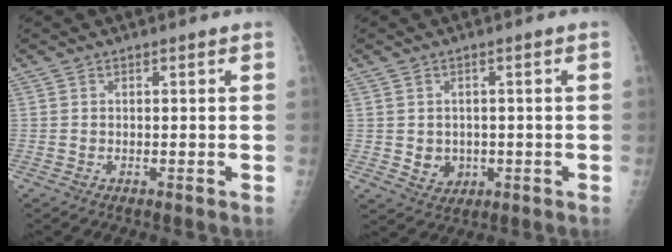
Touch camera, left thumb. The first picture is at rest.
{"total": 3.8, "force": [-0.3, 3.4, 1.8], "torque": [-0.013, -0.001, 0.007]}